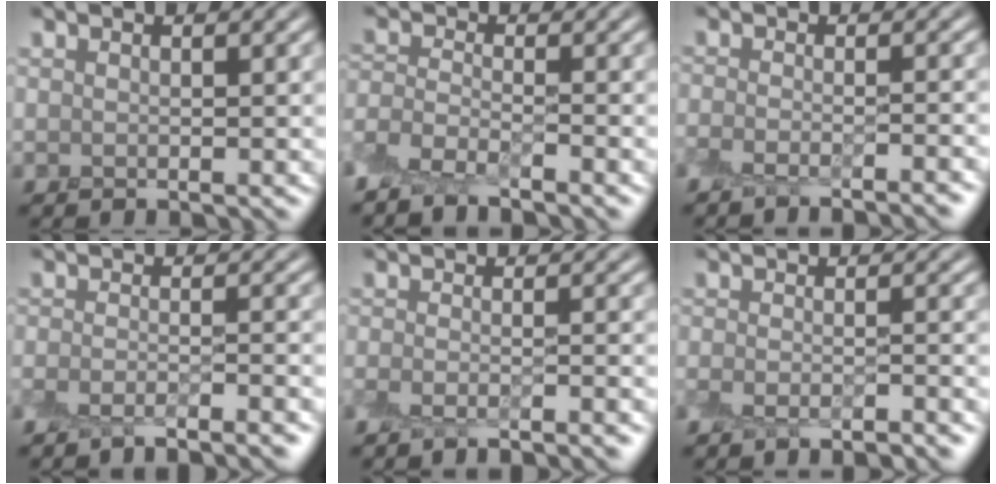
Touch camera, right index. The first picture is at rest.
{"total": 2.8, "force": [-2.7, 0.4, 0.8], "torque": [-0.022, -0.003, -0.064]}
{"total": 3.8, "force": [-3.6, 0.2, 1.1], "torque": [-0.026, -0.005, -0.058]}
{"total": 4.8, "force": [-4.6, 0.5, 1.5], "torque": [-0.029, -0.007, -0.074]}
{"total": 4.2, "force": [-4.1, 0.2, 0.9], "torque": [-0.020, -0.004, -0.063]}
{"total": 4.1, "force": [-4.0, 0.4, 1.0], "torque": [-0.020, -0.001, -0.062]}